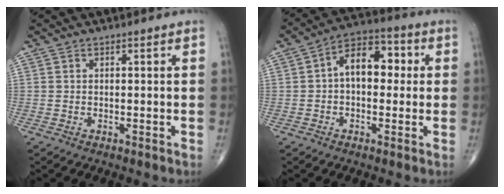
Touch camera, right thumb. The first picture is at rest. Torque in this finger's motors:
{"motor_torque": [0.49, -0.02, 0.62, -0.07, 0.11]}